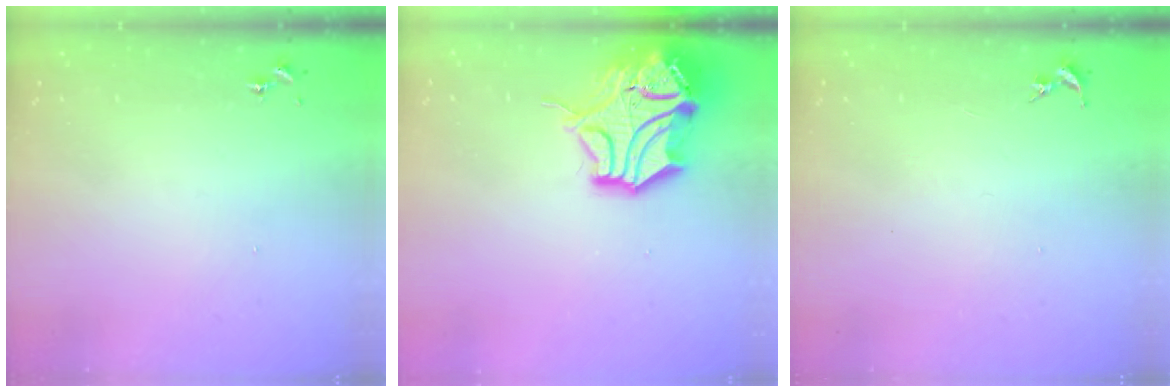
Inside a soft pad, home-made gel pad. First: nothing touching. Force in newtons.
{"total": 16.4, "press": 16.3, "slide": 2.2}
{"total": 0.0}